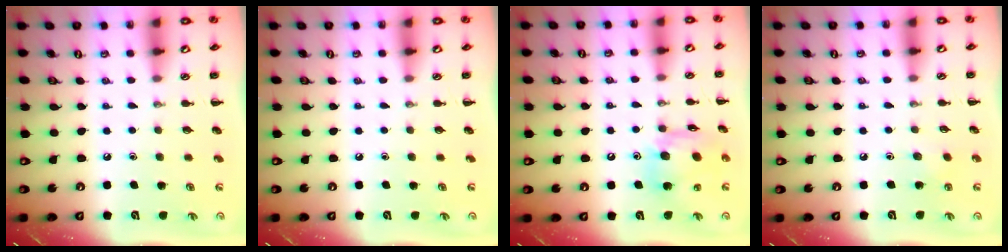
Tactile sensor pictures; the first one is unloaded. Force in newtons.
{"total": 0.0}
{"total": 14.1, "press": 14.0, "slide": 1.8}
{"total": 2.5, "press": 2.3, "slide": 0.7}